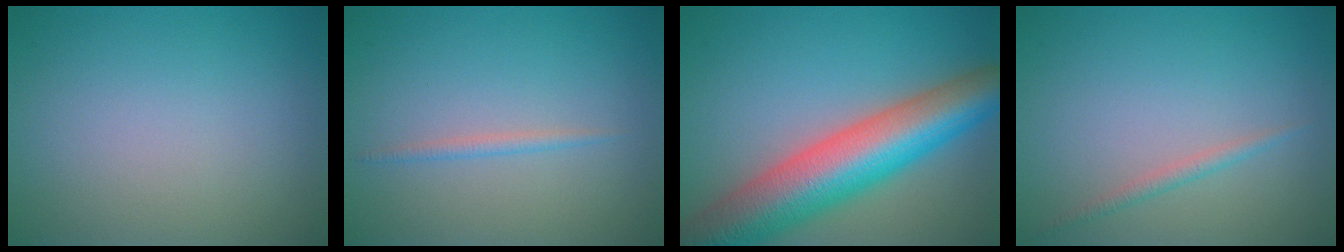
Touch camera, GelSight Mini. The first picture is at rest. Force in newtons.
{"total": 0.9, "press": 0.9, "slide": 0.0}
{"total": 11.4, "press": 11.4, "slide": 0.5}
{"total": 1.1, "press": 1.1, "slide": 0.0}